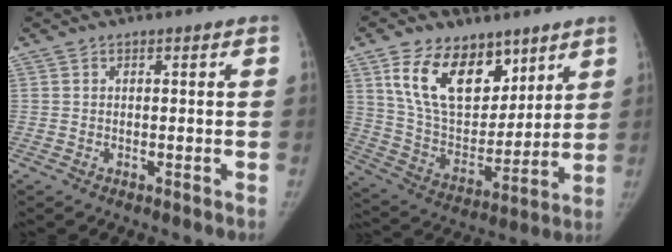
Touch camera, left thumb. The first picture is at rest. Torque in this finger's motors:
{"motor_torque": [0.28, 0.25, 1.64, -1.13, 0.10]}